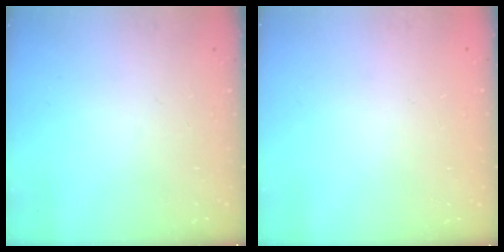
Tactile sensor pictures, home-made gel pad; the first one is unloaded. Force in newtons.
{"total": 0.0}